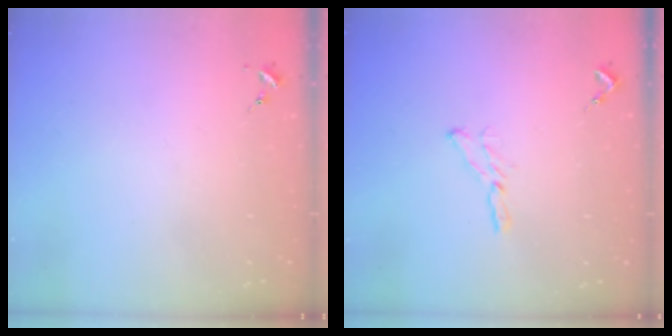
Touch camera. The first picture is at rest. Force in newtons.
{"total": 5.5, "press": 5.5, "slide": 0.5}